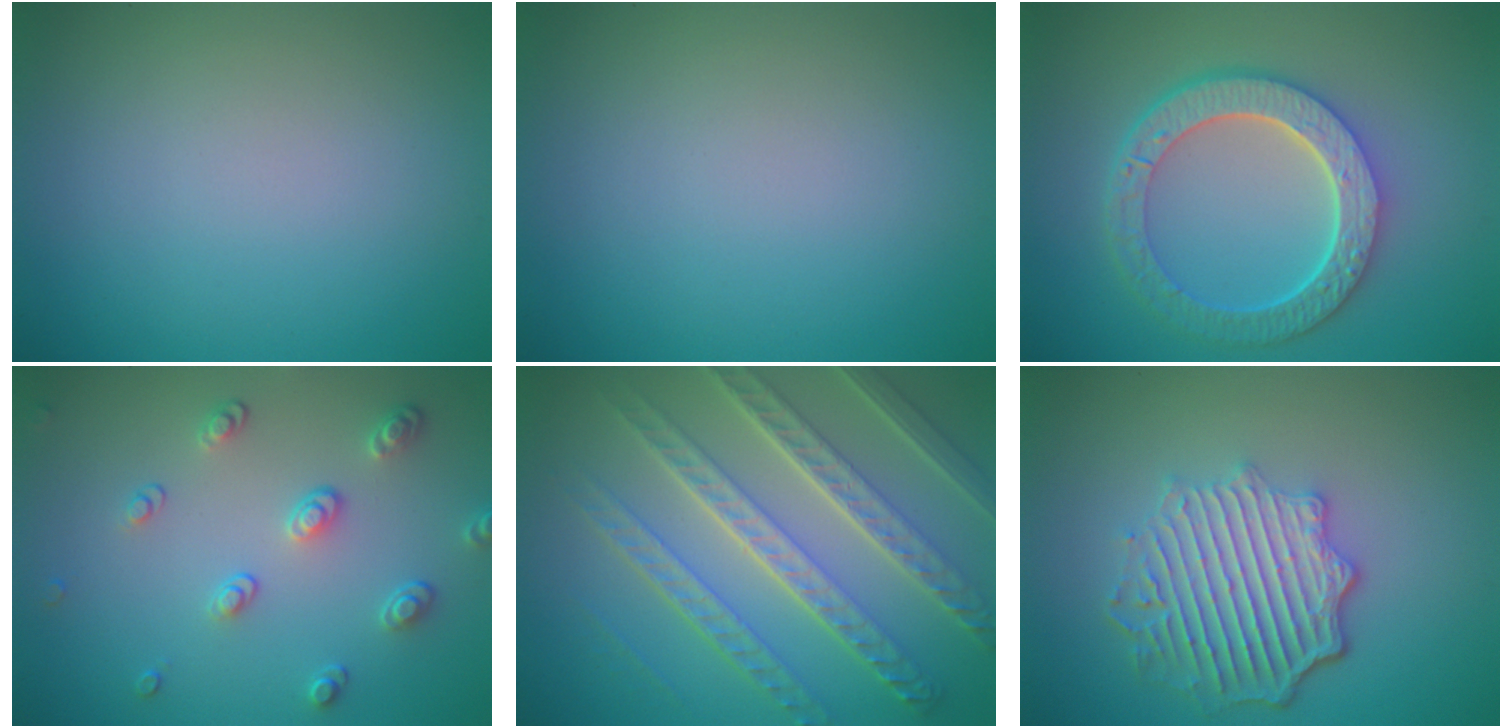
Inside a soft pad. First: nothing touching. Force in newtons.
{"total": 0.0}
{"total": 6.3, "press": 4.9, "slide": 4.0}
{"total": 2.8, "press": 2.5, "slide": 1.1}
{"total": 8.4, "press": 6.1, "slide": 5.7}
{"total": 6.0, "press": 4.7, "slide": 3.8}